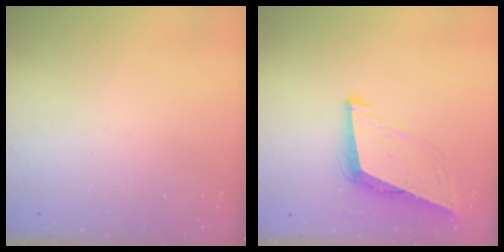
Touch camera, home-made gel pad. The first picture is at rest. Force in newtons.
{"total": 9.1, "press": 8.3, "slide": 3.7}